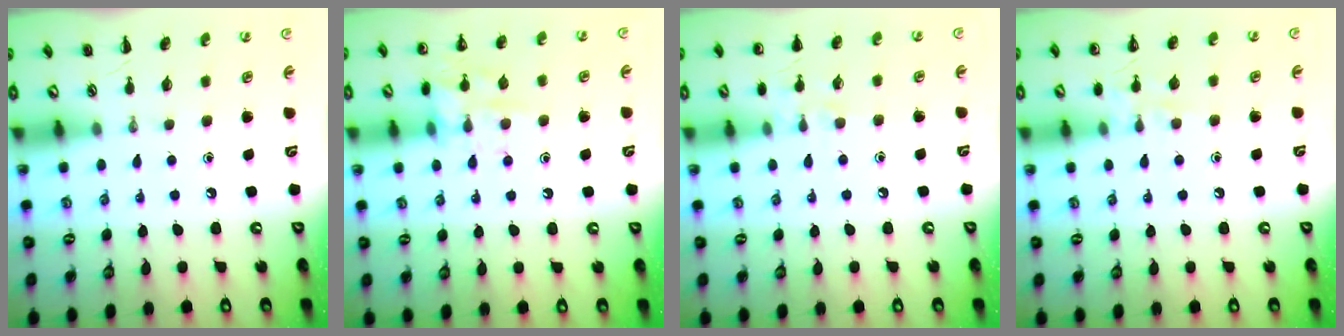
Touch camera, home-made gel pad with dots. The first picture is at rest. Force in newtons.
{"total": 12.2, "press": 12.2, "slide": 0.7}
{"total": 6.8, "press": 6.5, "slide": 2.0}
{"total": 6.6, "press": 6.4, "slide": 1.7}